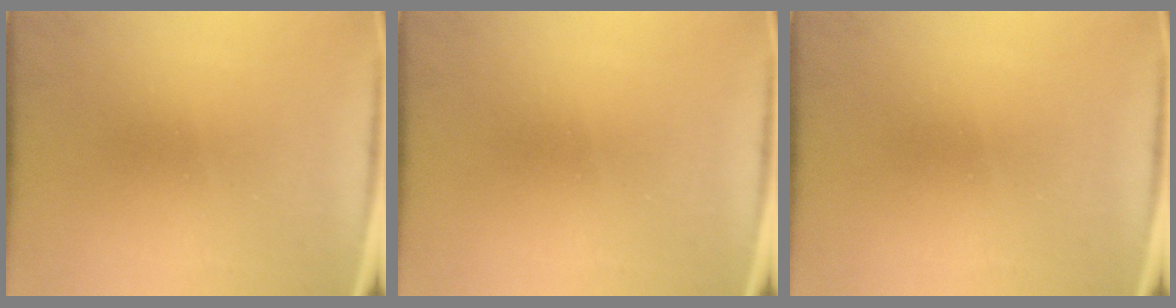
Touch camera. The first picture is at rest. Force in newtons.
{"total": 0.0}
{"total": 0.0}